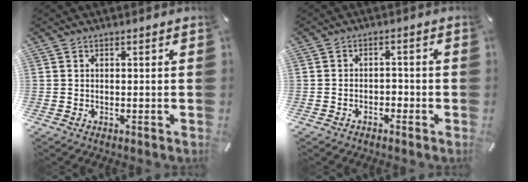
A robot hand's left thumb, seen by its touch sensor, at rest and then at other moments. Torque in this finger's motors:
{"motor_torque": [-0.17, 0.08, 0.03, 0.64, 0.02]}